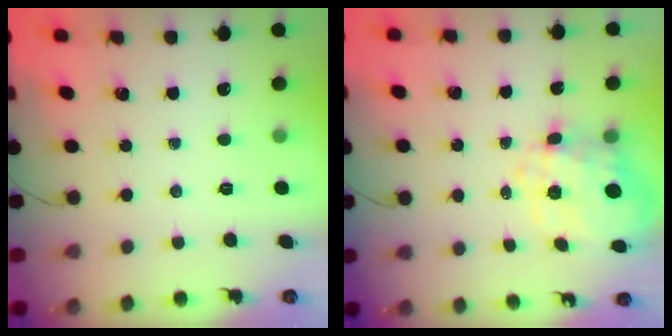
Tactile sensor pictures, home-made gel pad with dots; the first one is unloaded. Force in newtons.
{"total": 11.6, "press": 11.5, "slide": 1.4}